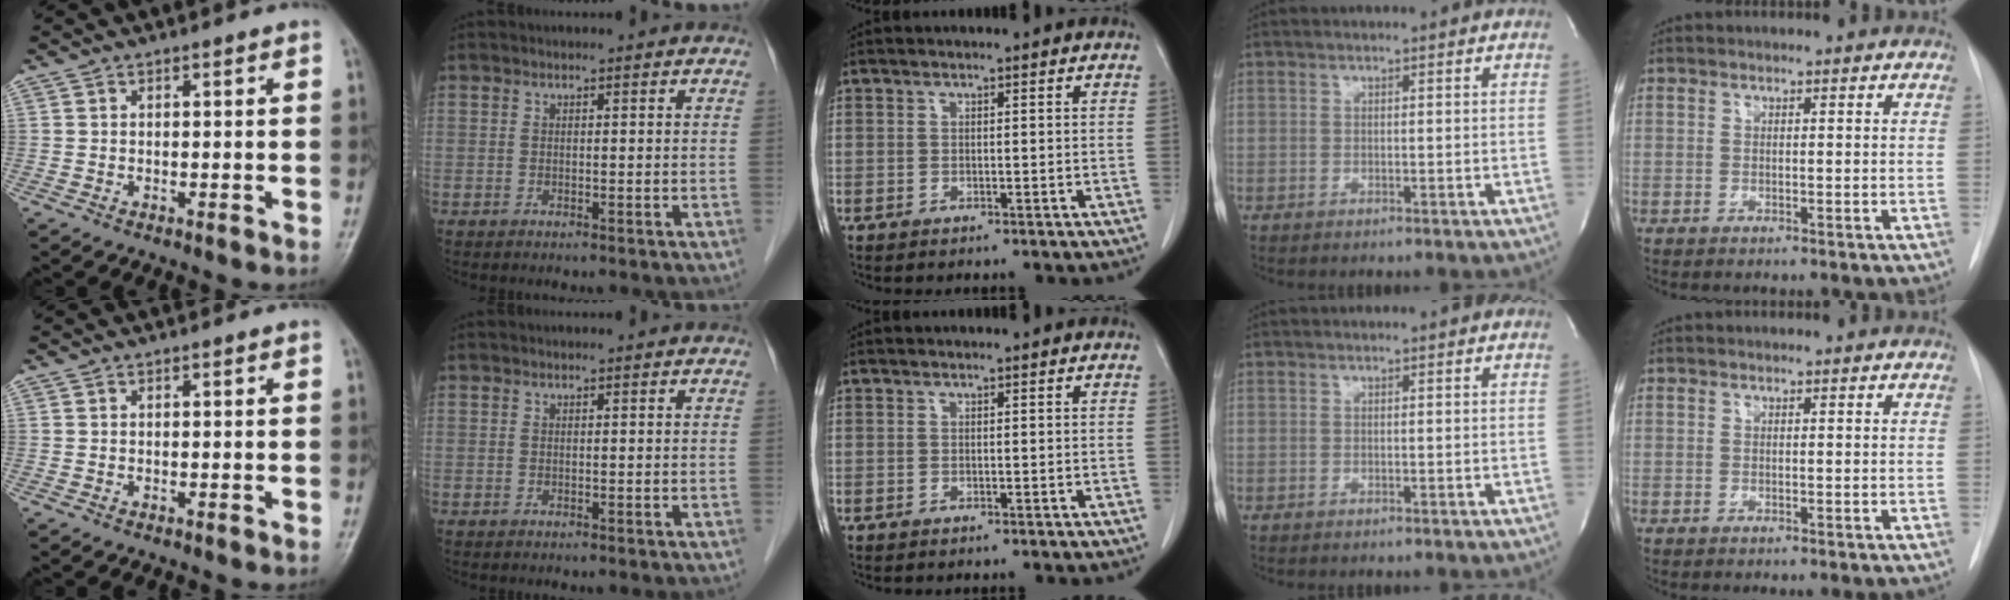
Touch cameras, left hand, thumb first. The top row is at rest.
{}